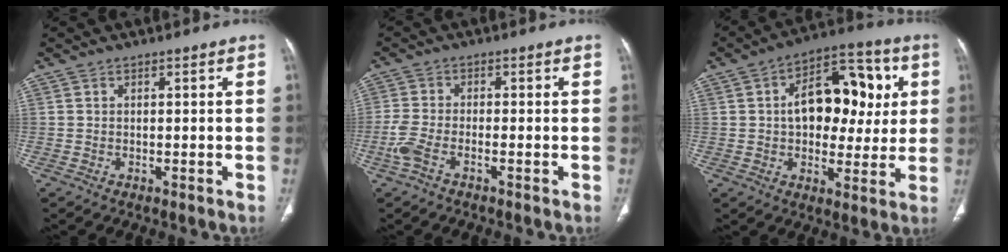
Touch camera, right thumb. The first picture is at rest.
{"total": 4.3, "force": [-2.2, 1.5, 3.5], "torque": [-0.097, 0.008, -0.049]}
{"total": 17.4, "force": [2.8, 11.0, 13.2], "torque": [-0.140, 0.021, 0.040]}